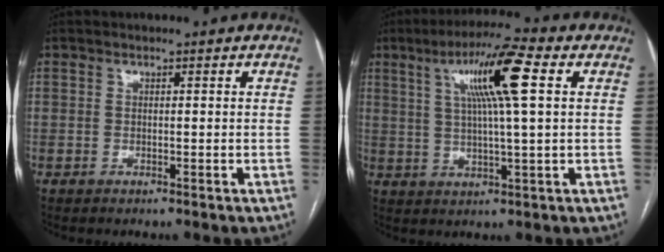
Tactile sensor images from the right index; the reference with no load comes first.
{"total": 11.2, "force": [3.6, 0.1, 10.6], "torque": [-0.188, 0.017, 0.060]}